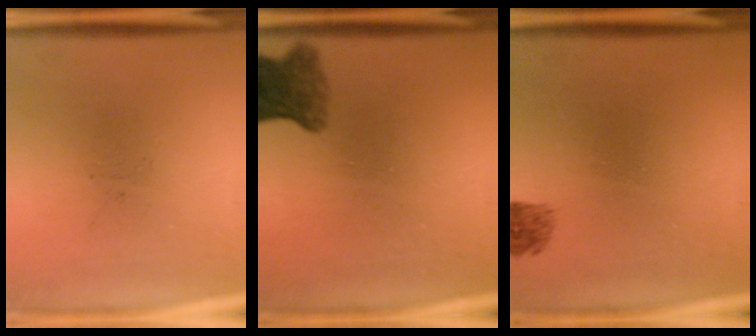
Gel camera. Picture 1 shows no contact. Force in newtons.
{"total": 5.7}
{"total": 1.4}